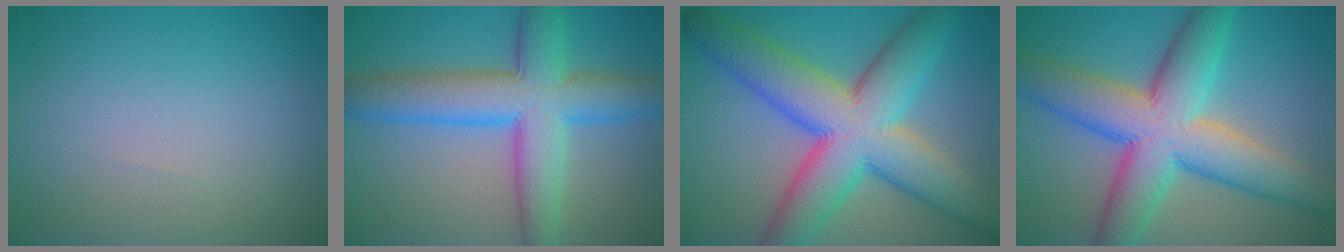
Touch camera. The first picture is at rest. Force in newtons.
{"total": 8.9, "press": 8.9, "slide": 0.1}
{"total": 12.5, "press": 12.5, "slide": 0.4}
{"total": 11.1, "press": 11.1, "slide": 0.3}